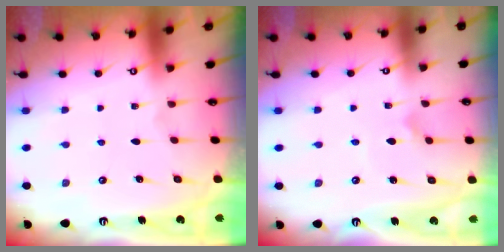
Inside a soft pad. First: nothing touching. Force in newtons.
{"total": 2.3, "press": 2.3, "slide": 0.2}